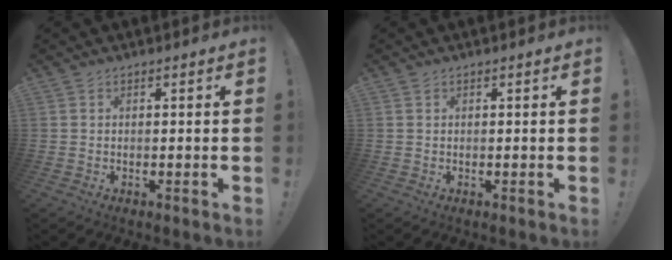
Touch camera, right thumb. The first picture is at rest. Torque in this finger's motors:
{"motor_torque": [-0.16, 0.28, 0.15, -0.07, 0.10]}